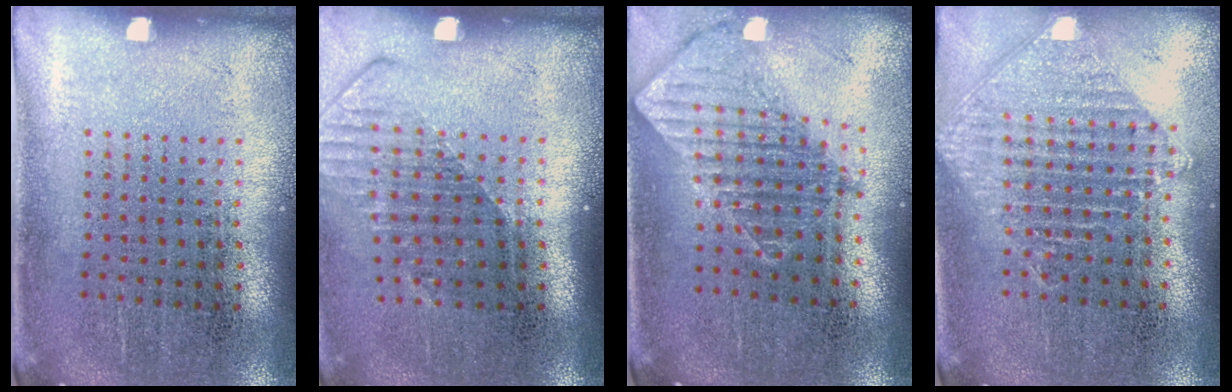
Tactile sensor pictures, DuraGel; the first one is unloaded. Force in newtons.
{"total": 1.6, "press": 1.2, "slide": 1.1}
{"total": 1.2, "press": 1.1, "slide": 0.6}
{"total": 1.0, "press": 1.0, "slide": 0.2}